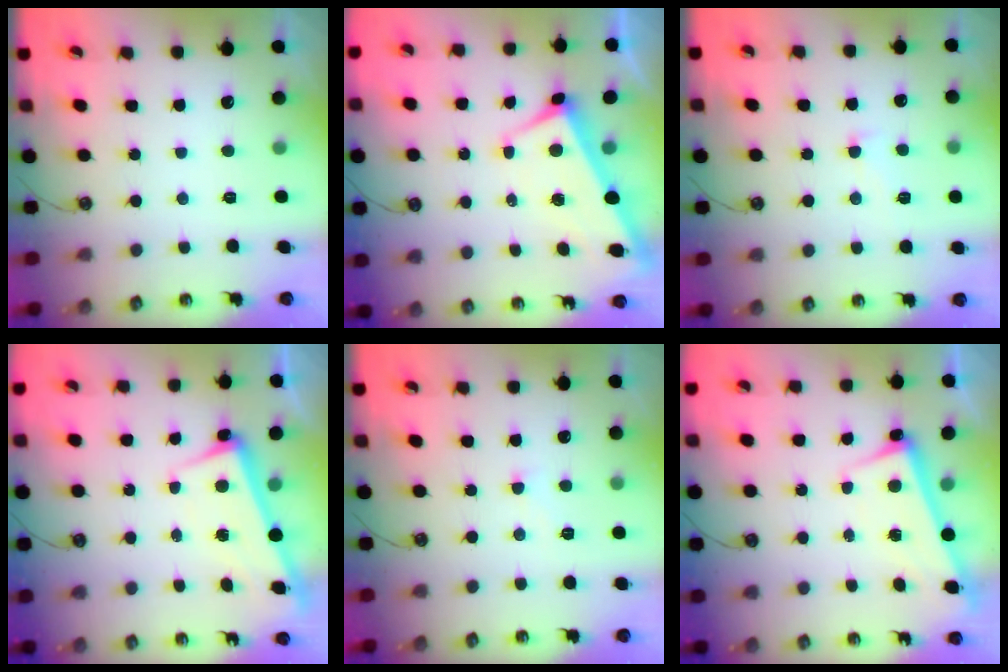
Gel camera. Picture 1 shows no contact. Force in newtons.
{"total": 2.7, "press": 2.5, "slide": 0.9}
{"total": 1.6, "press": 1.4, "slide": 0.8}
{"total": 2.4, "press": 2.2, "slide": 0.9}
{"total": 2.4, "press": 2.4, "slide": 0.4}
{"total": 2.7, "press": 2.5, "slide": 1.0}